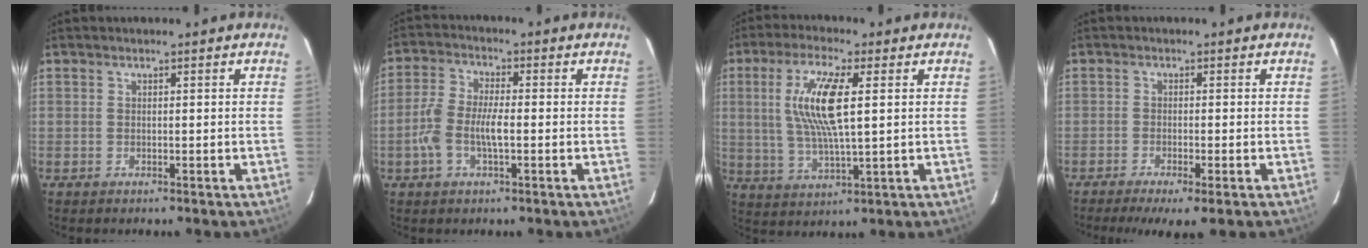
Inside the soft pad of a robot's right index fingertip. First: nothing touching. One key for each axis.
{"total": 6.9, "fx": -1.6, "fy": 2.5, "fz": 6.2, "tx": -0.135, "ty": 0.006, "tz": -0.034}
{"total": 11.7, "fx": 2.4, "fy": 2.3, "fz": 11.2, "tx": -0.225, "ty": 0.001, "tz": 0.051}
{"total": 6.7, "fx": -4.8, "fy": 0.5, "fz": 4.7, "tx": -0.097, "ty": -0.027, "tz": -0.073}